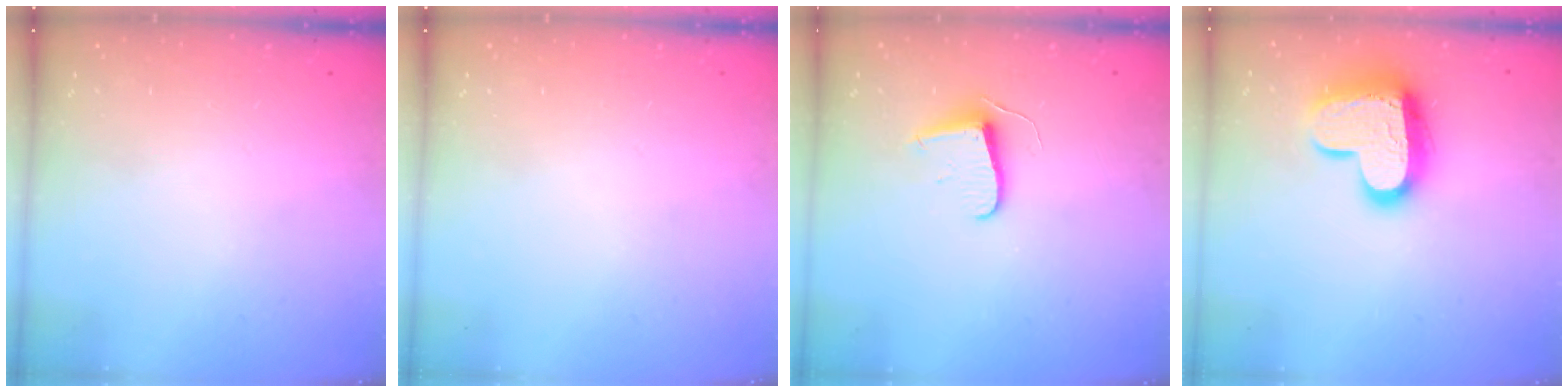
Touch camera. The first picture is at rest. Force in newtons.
{"total": 0.0}
{"total": 7.1, "press": 7.1, "slide": 0.5}
{"total": 16.2, "press": 16.1, "slide": 1.4}